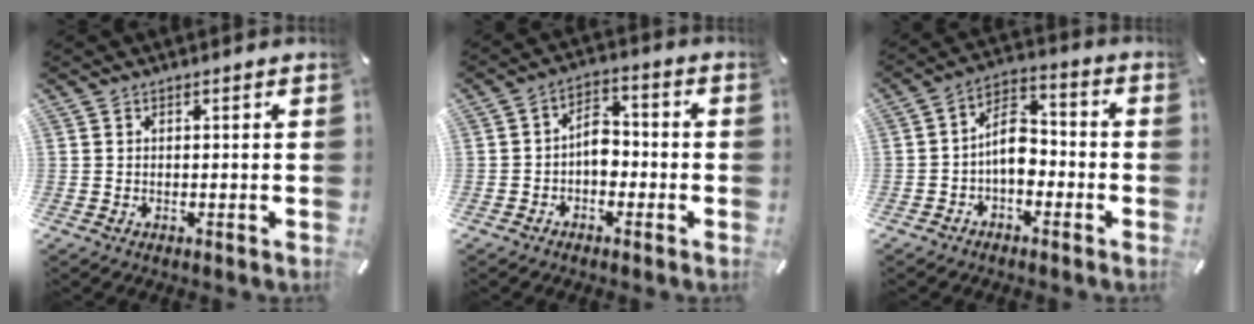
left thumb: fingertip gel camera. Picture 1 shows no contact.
{"total": 6.4, "force": [-1.8, 4.4, 4.4], "torque": [-0.067, 0.019, -0.032]}
{"total": 9.2, "force": [-2.1, 6.1, 6.6], "torque": [-0.123, 0.014, -0.039]}